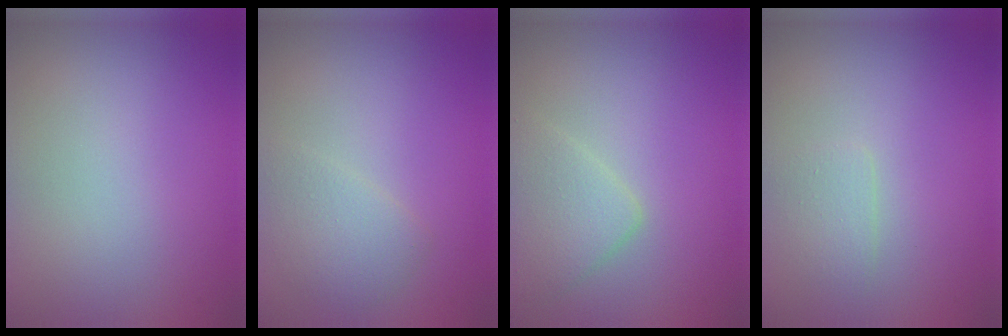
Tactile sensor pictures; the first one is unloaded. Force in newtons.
{"total": 2.2, "press": 2.2, "slide": 0.0}
{"total": 2.8, "press": 2.8, "slide": 0.1}
{"total": 1.3, "press": 1.3, "slide": 0.0}